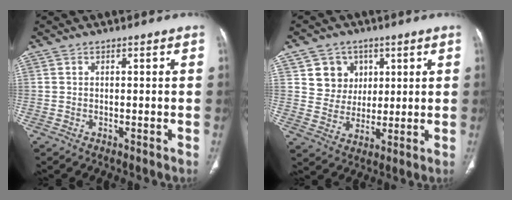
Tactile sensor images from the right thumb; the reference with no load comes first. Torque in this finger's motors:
{"motor_torque": [-0.73, 0.55, 0.27, -0.02, 0.03]}